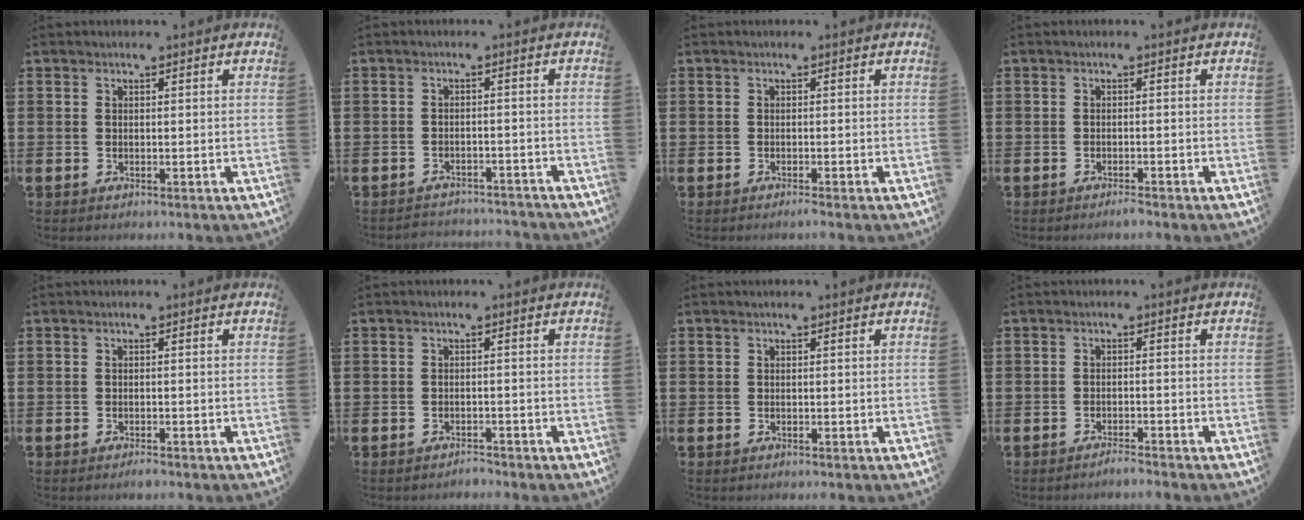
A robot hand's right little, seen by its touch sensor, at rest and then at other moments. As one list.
[{"total": 2.0, "force": [-2.0, 0.1, -0.2], "torque": [-0.004, 0.003, -0.046]}, {"total": 0.6, "force": [-0.5, -0.1, 0.4], "torque": [-0.006, -0.003, -0.009]}, {"total": 0.9, "force": [-0.9, 0.0, 0.4], "torque": [-0.009, -0.002, -0.017]}, {"total": 0.7, "force": [-0.6, 0.1, 0.4], "torque": [-0.009, -0.003, -0.012]}, {"total": 1.2, "force": [-1.2, 0.1, -0.1], "torque": [-0.003, 0.003, -0.026]}, {"total": 0.0}, {"total": 1.5, "force": [-1.5, -0.1, 0.3], "torque": [-0.007, 0.001, -0.029]}]